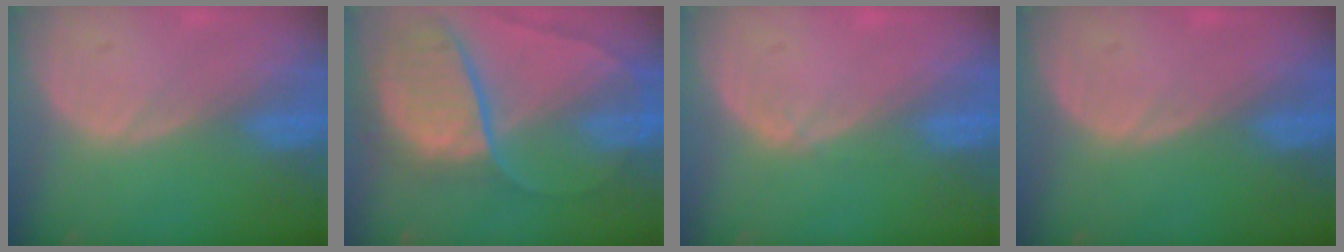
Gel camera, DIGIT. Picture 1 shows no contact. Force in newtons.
{"total": 10.7, "press": 9.0, "slide": 5.9}
{"total": 0.7, "press": 0.6, "slide": 0.2}
{"total": 0.0}